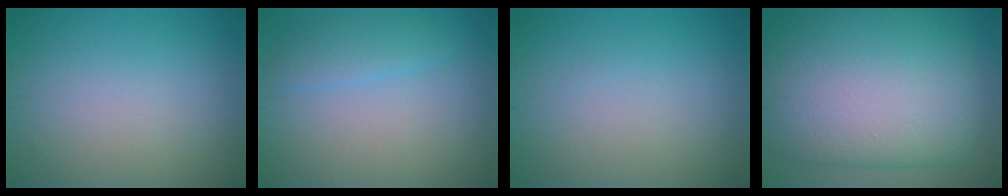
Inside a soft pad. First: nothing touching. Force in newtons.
{"total": 2.2, "press": 2.2, "slide": 0.1}
{"total": 0.0}
{"total": 15.5, "press": 15.5, "slide": 0.3}